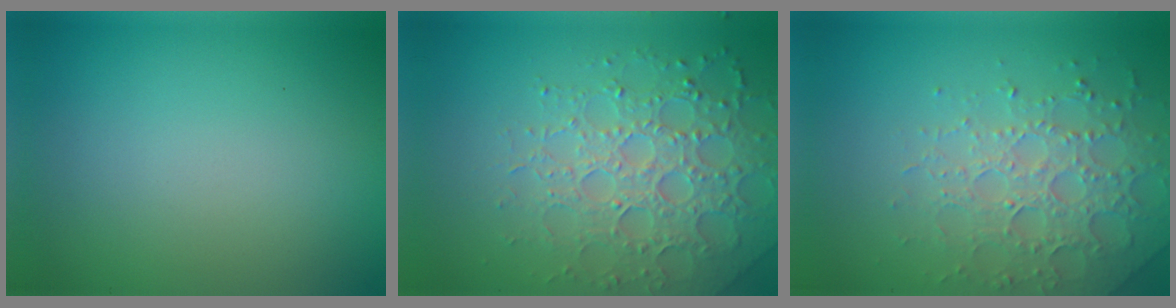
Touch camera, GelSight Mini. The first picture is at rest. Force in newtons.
{"total": 4.9, "press": 4.7, "slide": 1.3}
{"total": 4.9, "press": 4.7, "slide": 1.2}